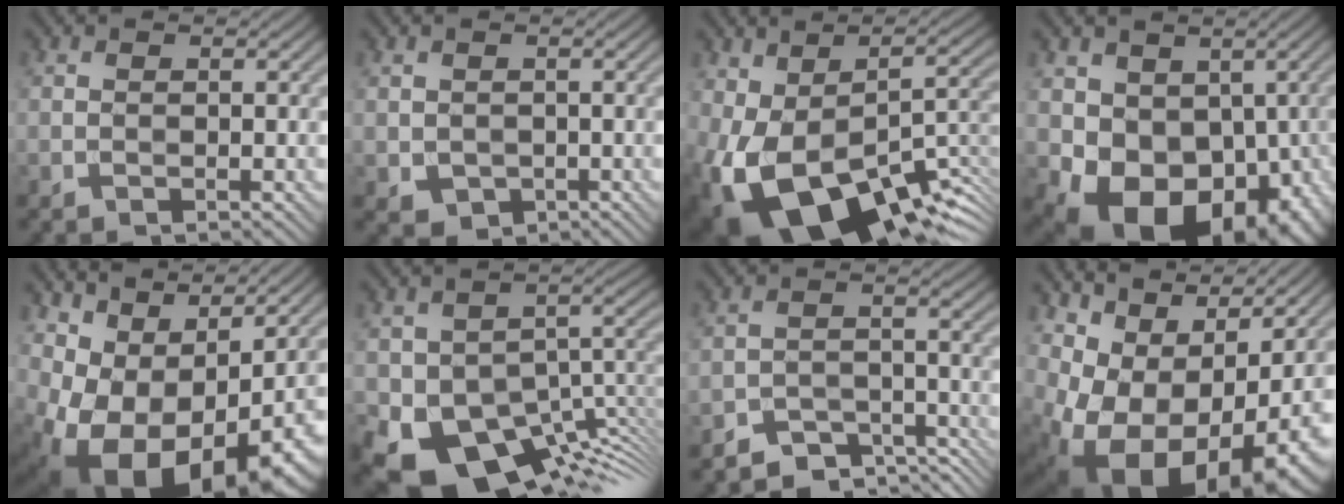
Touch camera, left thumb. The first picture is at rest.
{"total": 2.2, "force": [-0.3, 1.9, 0.9], "torque": [-0.031, -0.013, -0.001]}
{"total": 18.4, "force": [-6.1, 10.3, 14.0], "torque": [-0.265, -0.056, -0.077]}
{"total": 14.8, "force": [-3.4, 10.9, 9.4], "torque": [-0.139, -0.042, -0.036]}
{"total": 15.0, "force": [-0.6, 9.1, 11.9], "torque": [-0.187, -0.030, 0.041]}
{"total": 14.8, "force": [-8.0, 8.6, 9.1], "torque": [-0.156, -0.035, -0.127]}
{"total": 6.0, "force": [-5.1, 2.3, 2.3], "torque": [-0.033, -0.008, -0.088]}
{"total": 15.8, "force": [0.7, 10.0, 12.2], "torque": [-0.178, -0.026, 0.067]}